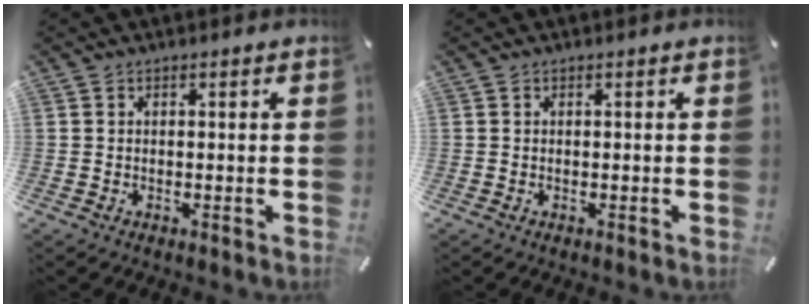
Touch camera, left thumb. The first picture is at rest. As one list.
[{"total": 0.0}]